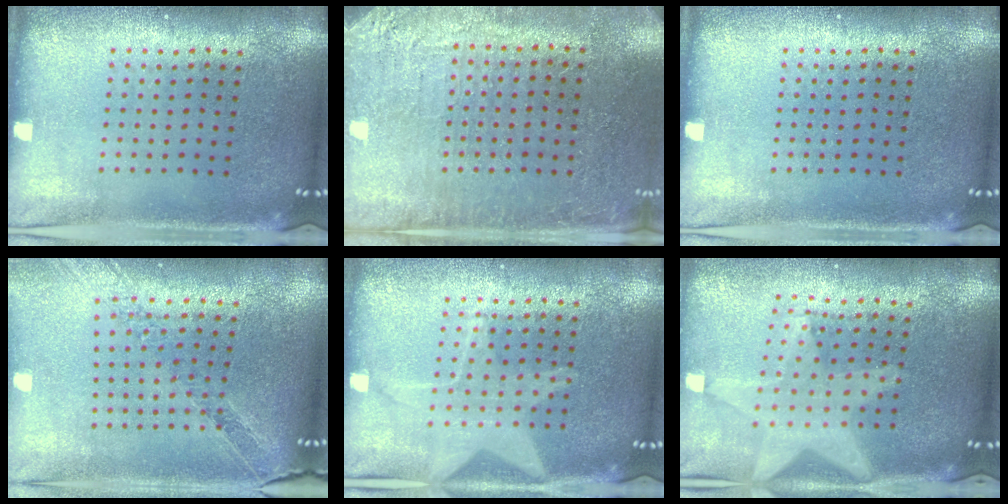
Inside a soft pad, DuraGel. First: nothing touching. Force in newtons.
{"total": 2.8, "press": 2.7, "slide": 0.6}
{"total": 0.0}
{"total": 1.1, "press": 1.1, "slide": 0.1}
{"total": 1.5, "press": 1.5, "slide": 0.2}
{"total": 2.1, "press": 1.7, "slide": 1.2}